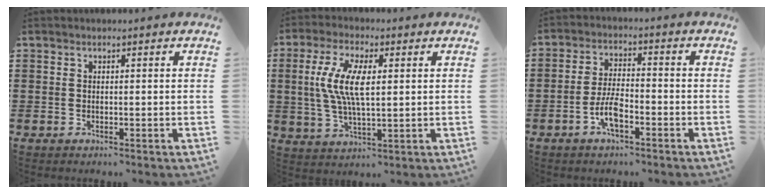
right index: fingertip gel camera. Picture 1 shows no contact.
{"total": 8.7, "force": [1.1, 3.3, 8.0], "torque": [-0.173, 0.004, 0.013]}
{"total": 5.5, "force": [-2.6, 2.0, 4.4], "torque": [-0.108, -0.001, -0.057]}